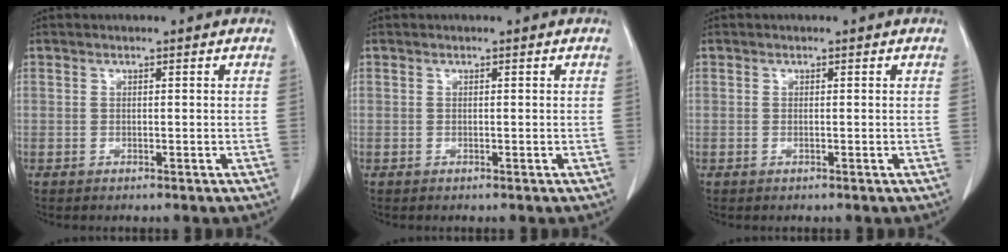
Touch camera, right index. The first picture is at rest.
{"total": 0.0}
{"total": 0.0}